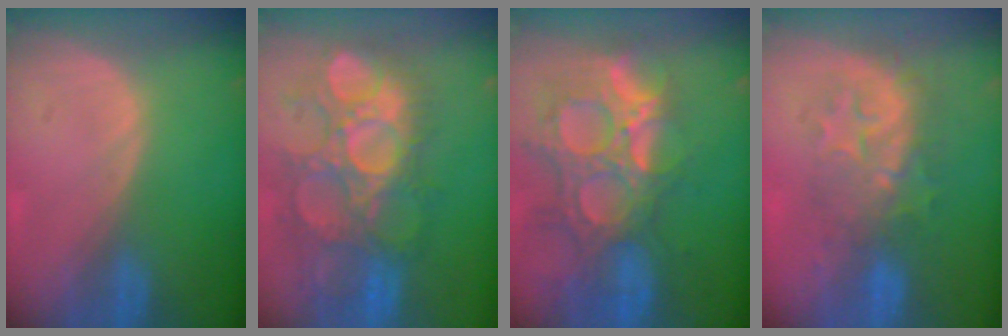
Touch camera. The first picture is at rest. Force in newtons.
{"total": 12.2, "press": 11.5, "slide": 4.1}
{"total": 13.9, "press": 11.7, "slide": 7.5}
{"total": 8.4, "press": 7.9, "slide": 2.7}